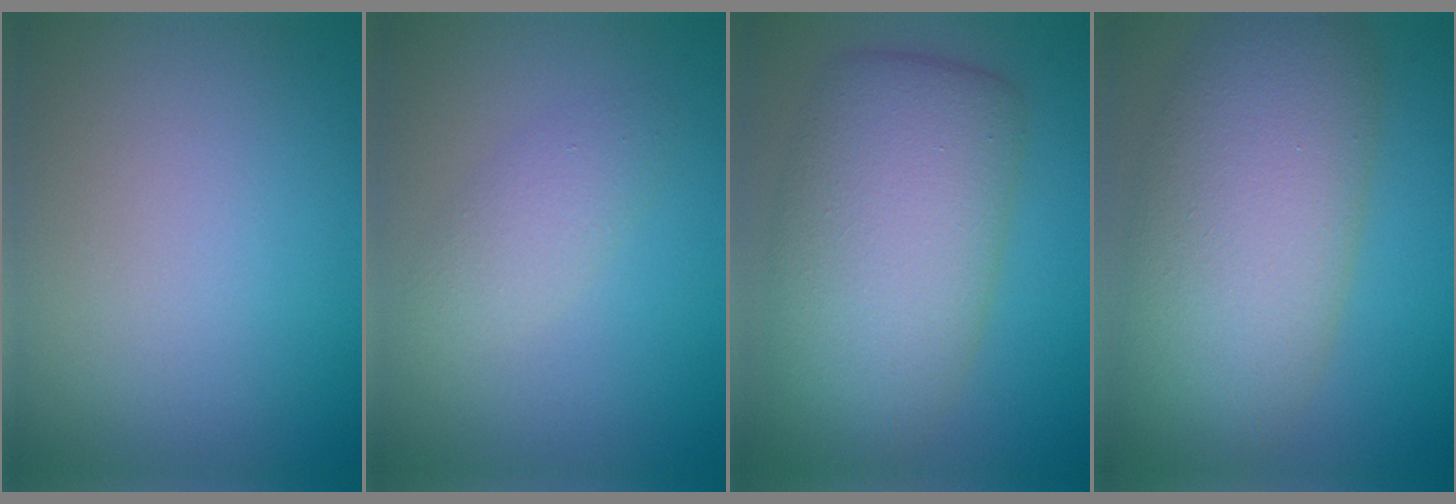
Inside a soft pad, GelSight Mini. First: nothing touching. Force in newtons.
{"total": 2.1, "press": 2.1, "slide": 0.1}
{"total": 9.6, "press": 9.6, "slide": 0.6}
{"total": 10.0, "press": 9.9, "slide": 0.8}